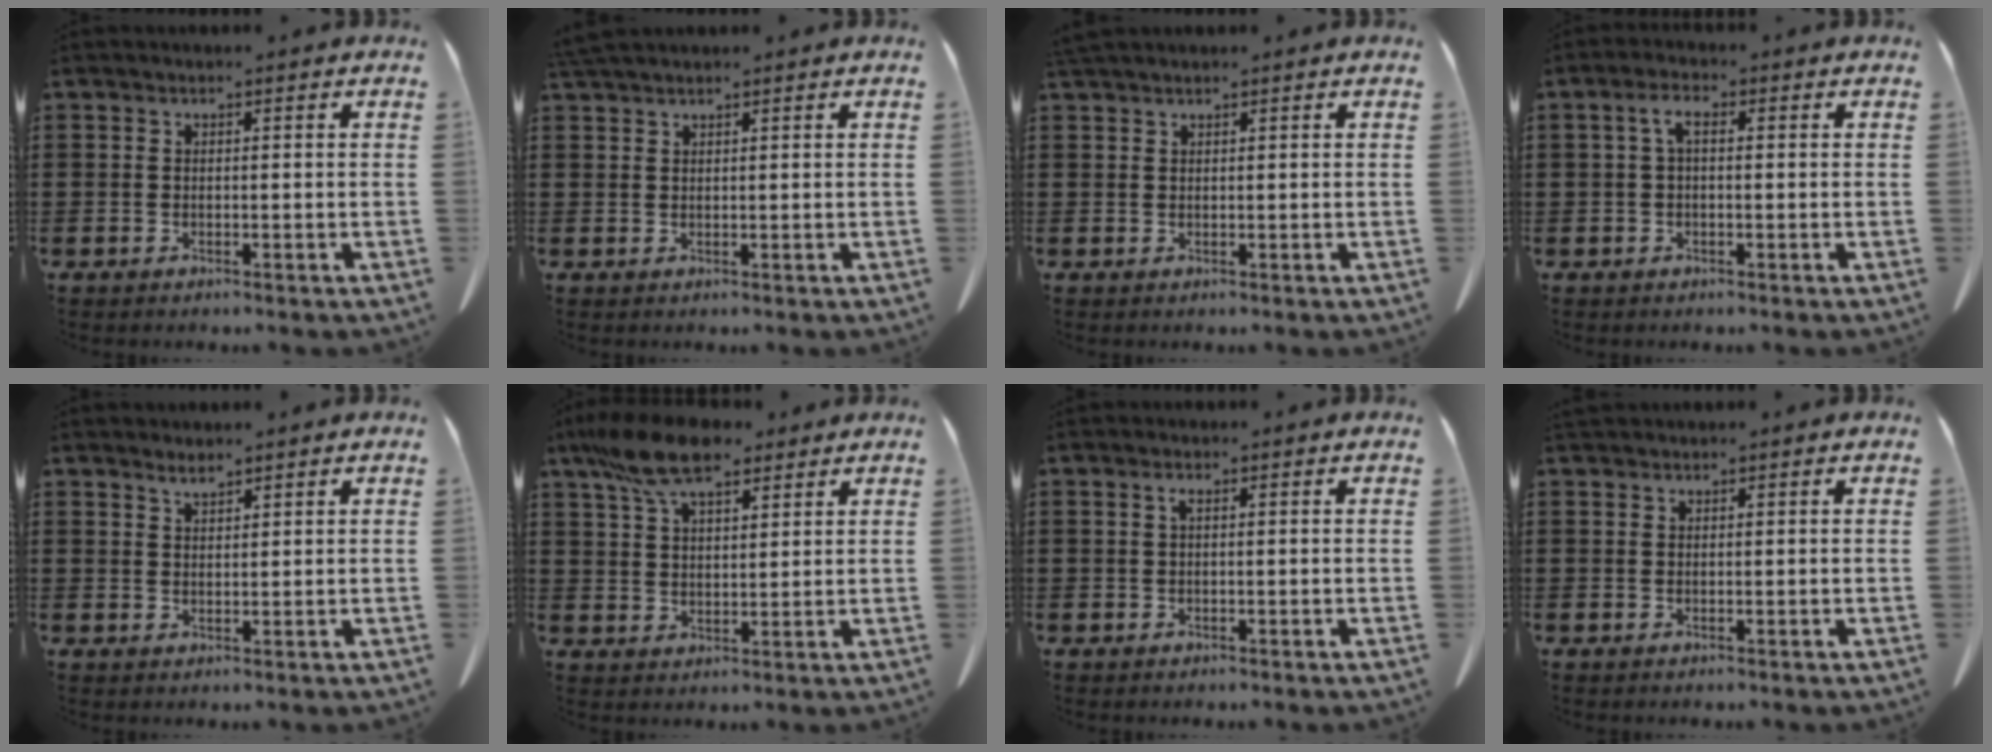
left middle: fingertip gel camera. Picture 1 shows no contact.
{"total": 1.7, "force": [1.6, 0.2, 0.7], "torque": [-0.017, -0.002, 0.032]}
{"total": 1.1, "force": [1.0, 0.1, 0.4], "torque": [-0.010, -0.002, 0.021]}
{"total": 3.2, "force": [0.3, 1.2, 2.9], "torque": [-0.068, 0.005, 0.001]}
{"total": 1.6, "force": [1.5, 0.2, 0.5], "torque": [-0.013, 0.000, 0.029]}
{"total": 10.2, "force": [7.1, 3.8, 6.2], "torque": [-0.147, -0.007, 0.132]}
{"total": 0.9, "force": [0.2, 0.1, 0.9], "torque": [-0.019, 0.000, 0.004]}
{"total": 0.5, "force": [0.5, 0.0, 0.0], "torque": [-0.003, -0.001, 0.011]}